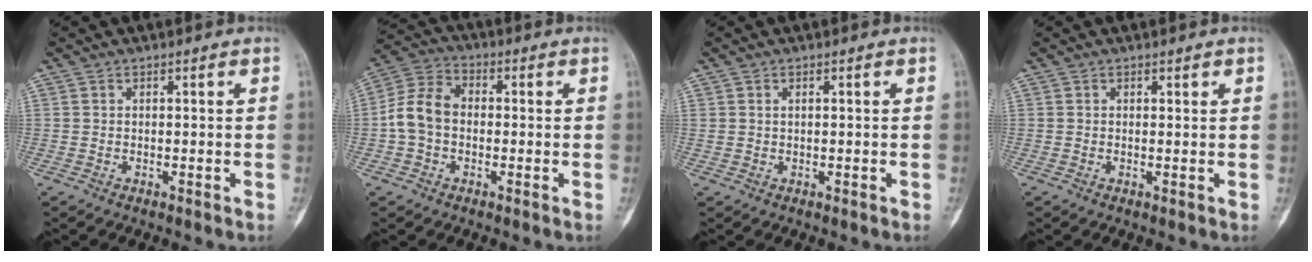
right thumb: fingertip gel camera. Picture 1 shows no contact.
{"total": 8.6, "force": [-0.8, 6.5, 5.6], "torque": [-0.097, 0.029, -0.027]}
{"total": 0.8, "force": [0.3, 0.6, 0.5], "torque": [-0.003, 0.002, 0.006]}
{"total": 0.7, "force": [0.5, 0.4, 0.3], "torque": [0.006, -0.003, 0.005]}